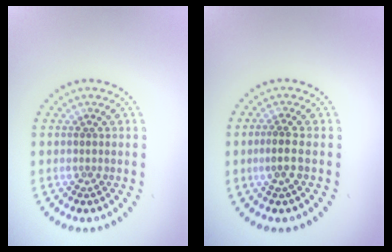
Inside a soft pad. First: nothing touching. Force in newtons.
{"total": 1.7, "press": 1.5, "slide": 0.8}